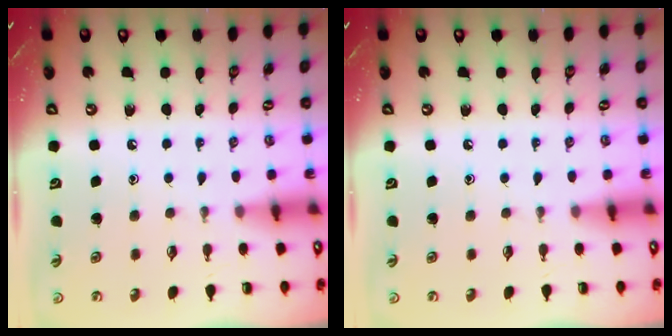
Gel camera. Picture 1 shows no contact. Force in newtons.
{"total": 0.0}